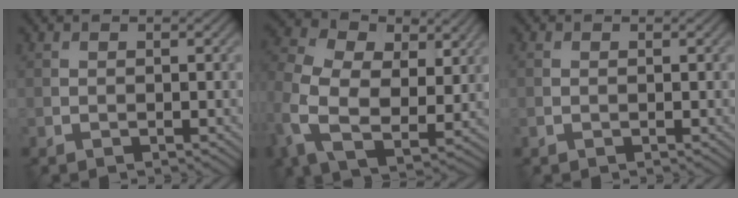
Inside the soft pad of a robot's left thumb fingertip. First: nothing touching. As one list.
[{"total": 11.8, "force": [1.5, 8.5, 8.1], "torque": [-0.214, -0.010, 0.024]}, {"total": 0.6, "force": [0.0, 0.4, 0.4], "torque": [-0.012, 0.001, 0.001]}]